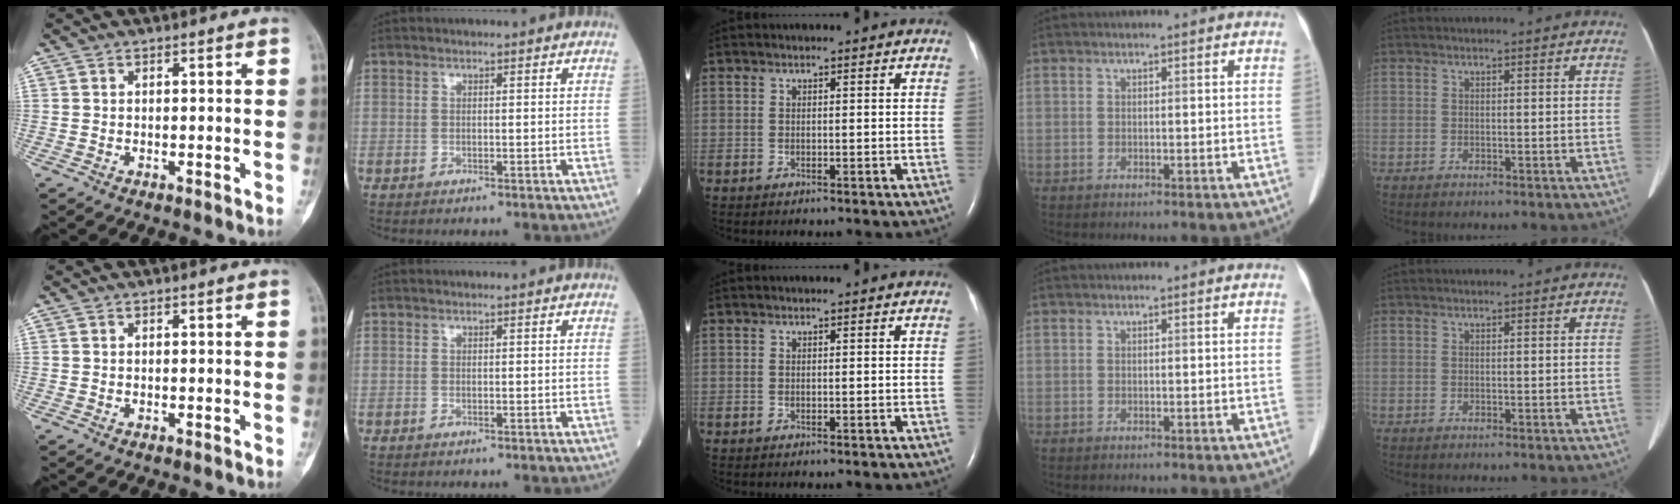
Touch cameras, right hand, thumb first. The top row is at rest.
{}